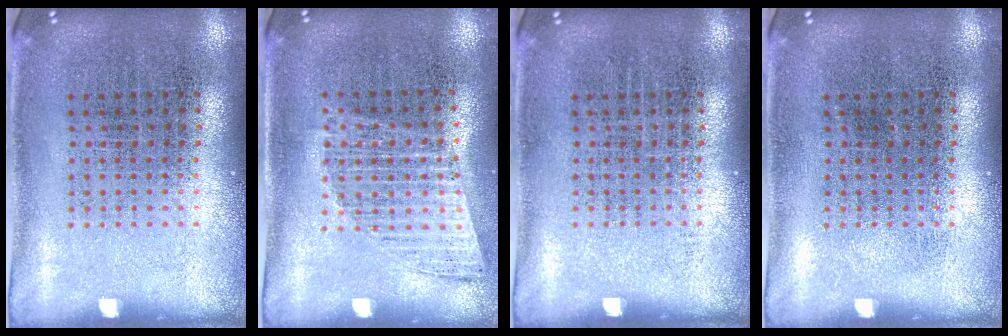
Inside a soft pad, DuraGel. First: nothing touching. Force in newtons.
{"total": 1.0, "press": 1.0, "slide": 0.1}
{"total": 0.0}
{"total": 0.0}